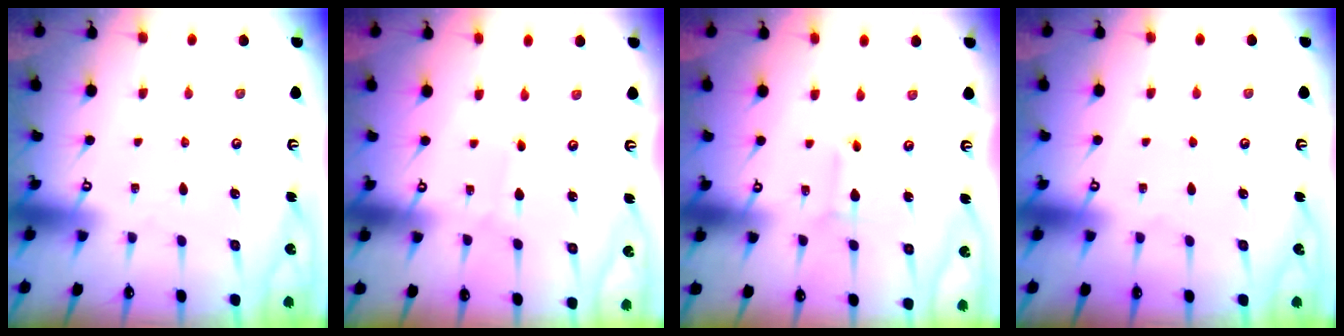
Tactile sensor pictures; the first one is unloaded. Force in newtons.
{"total": 1.4, "press": 1.4, "slide": 0.2}
{"total": 2.8, "press": 2.8, "slide": 0.3}
{"total": 0.0}